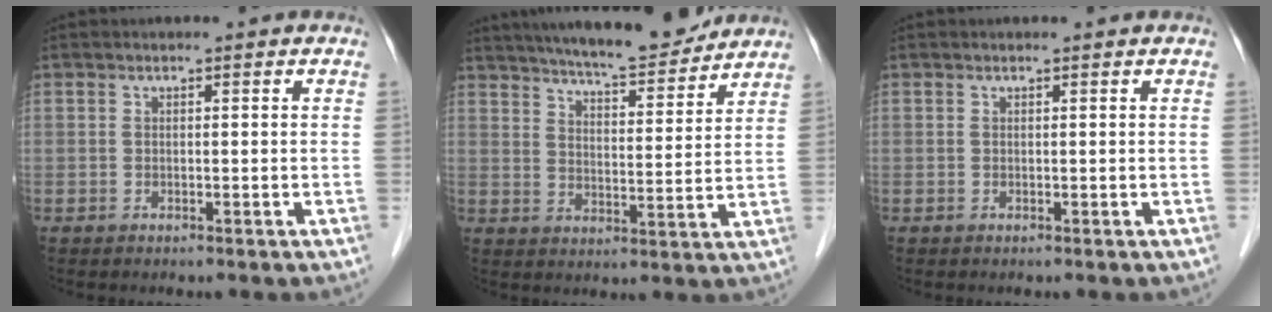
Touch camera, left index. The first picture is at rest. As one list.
[{"total": 14.1, "force": [12.9, 1.6, 5.6], "torque": [-0.087, -0.004, 0.188]}, {"total": 0.7, "force": [0.7, 0.1, 0.1], "torque": [-0.006, 0.008, 0.011]}]